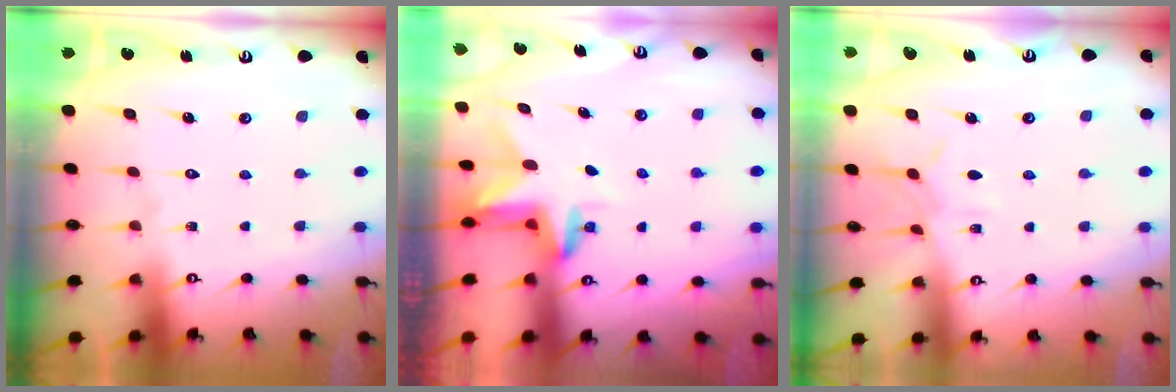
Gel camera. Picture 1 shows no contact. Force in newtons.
{"total": 3.1, "press": 3.1, "slide": 0.2}
{"total": 5.3, "press": 5.3, "slide": 0.6}